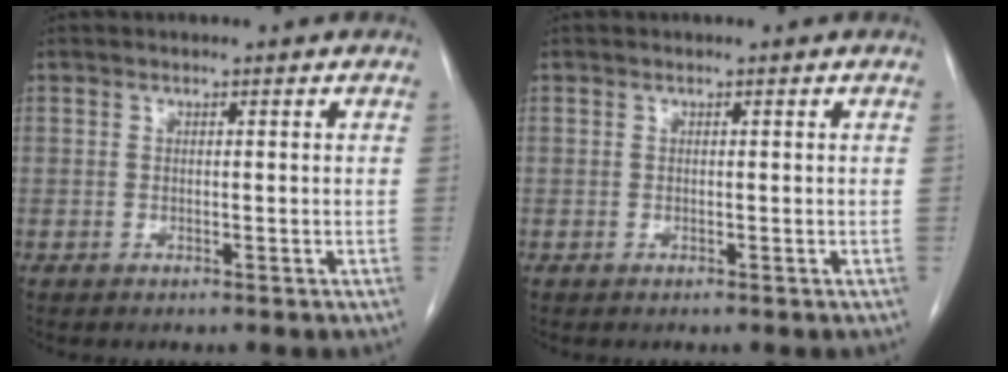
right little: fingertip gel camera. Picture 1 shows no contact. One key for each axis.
{"total": 0.0}